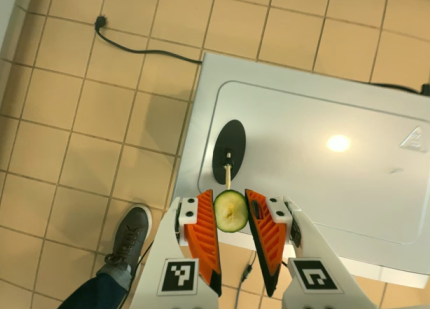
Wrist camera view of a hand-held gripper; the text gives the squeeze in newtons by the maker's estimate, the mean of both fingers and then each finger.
{"total": 6.3, "left": 6.3, "right": 6.4}